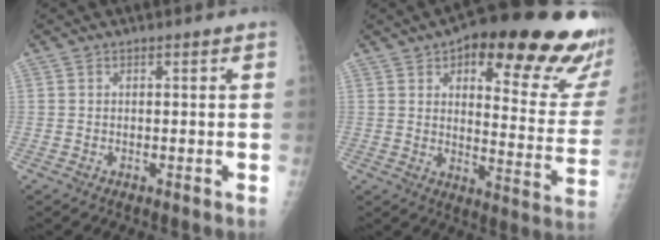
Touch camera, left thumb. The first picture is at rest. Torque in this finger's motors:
{"motor_torque": [0.70, 0.69, 1.45, -1.33, 0.30]}